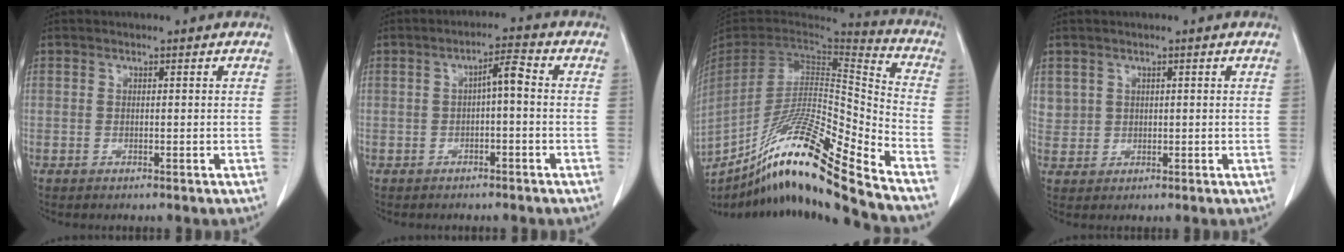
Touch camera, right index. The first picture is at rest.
{"total": 3.3, "force": [-0.3, 0.6, 3.3], "torque": [-0.051, 0.013, -0.005]}
{"total": 22.4, "force": [-16.8, -1.1, 14.8], "torque": [-0.270, -0.029, -0.307]}
{"total": 2.8, "force": [1.1, 2.5, 0.0], "torque": [0.017, 0.005, 0.020]}